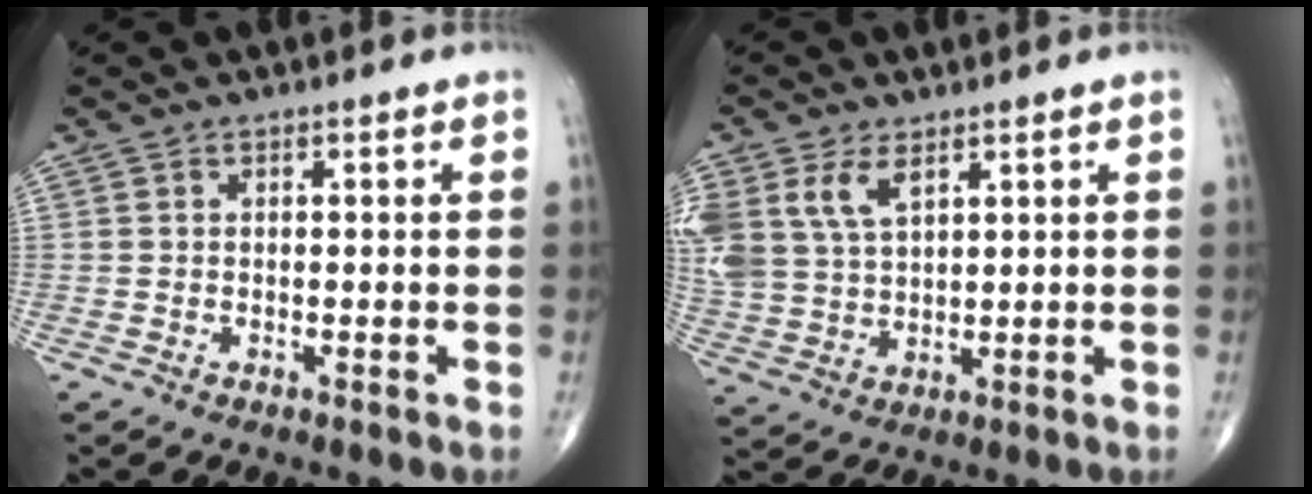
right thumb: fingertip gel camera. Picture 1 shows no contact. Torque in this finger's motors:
{"motor_torque": [0.84, 0.74, 0.95, 0.62, 0.10]}